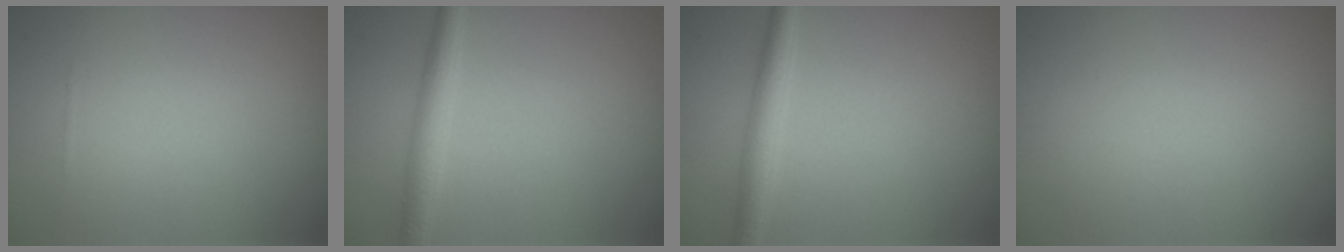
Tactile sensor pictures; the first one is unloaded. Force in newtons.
{"total": 2.4, "press": 2.4, "slide": 0.1}
{"total": 2.6, "press": 2.6, "slide": 0.1}
{"total": 0.0}